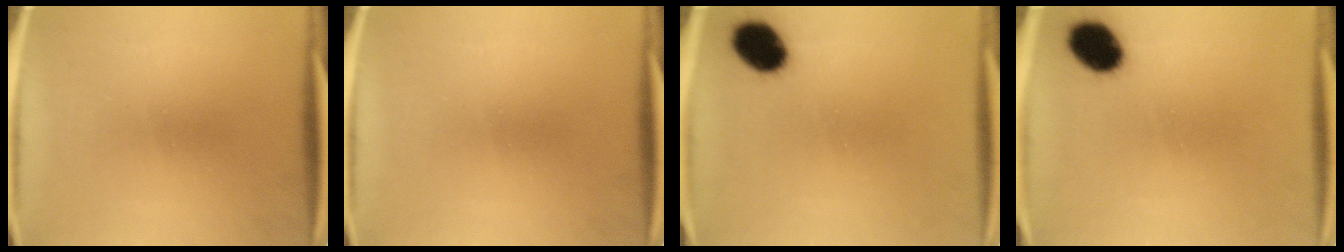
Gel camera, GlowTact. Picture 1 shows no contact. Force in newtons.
{"total": 0.0}
{"total": 8.7}
{"total": 8.7}